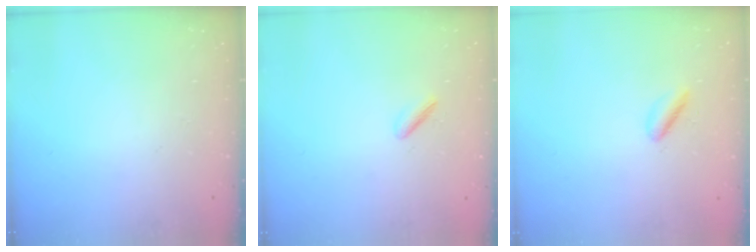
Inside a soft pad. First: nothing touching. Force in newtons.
{"total": 2.1, "press": 1.9, "slide": 0.7}
{"total": 2.8, "press": 2.6, "slide": 1.1}